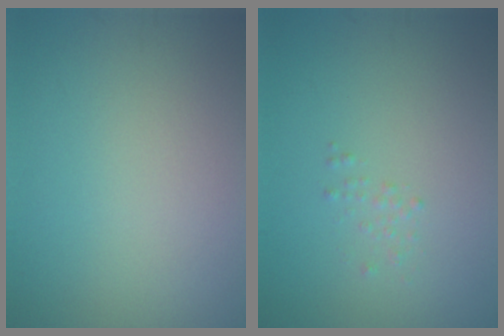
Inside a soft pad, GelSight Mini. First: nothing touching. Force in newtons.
{"total": 0.6, "press": 0.6, "slide": 0.1}